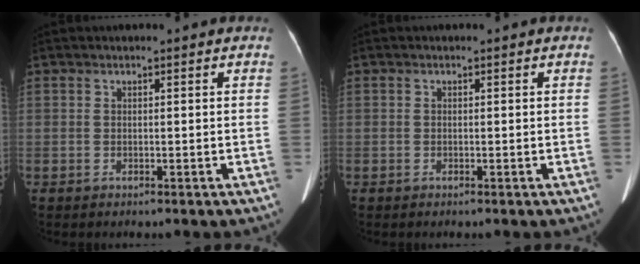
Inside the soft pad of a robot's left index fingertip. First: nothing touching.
{"total": 2.2, "force": [-1.1, -1.6, -1.1], "torque": [0.015, -0.011, -0.020]}